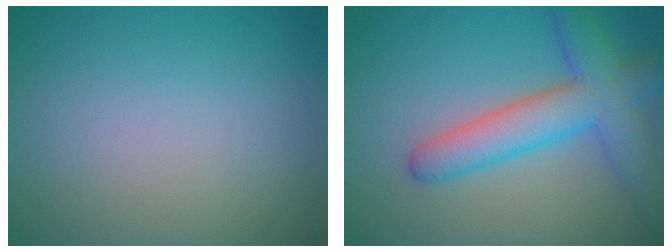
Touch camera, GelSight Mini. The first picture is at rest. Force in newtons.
{"total": 6.8, "press": 6.8, "slide": 0.4}